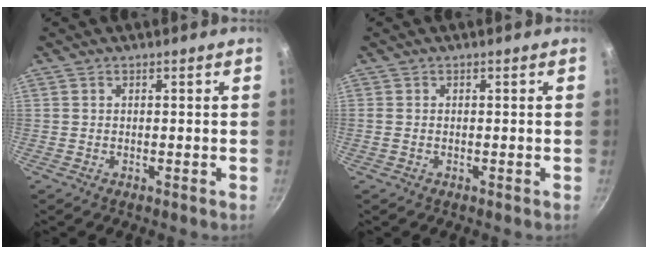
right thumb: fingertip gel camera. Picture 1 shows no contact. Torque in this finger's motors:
{"motor_torque": [0.39, -0.14, -0.27, 0.16, -0.07]}